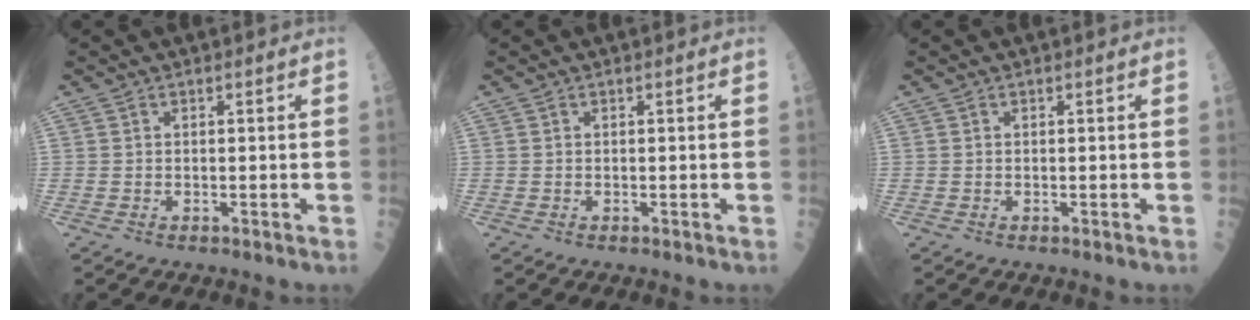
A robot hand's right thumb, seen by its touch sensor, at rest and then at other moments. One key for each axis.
{"total": 0.0}
{"total": 0.0}